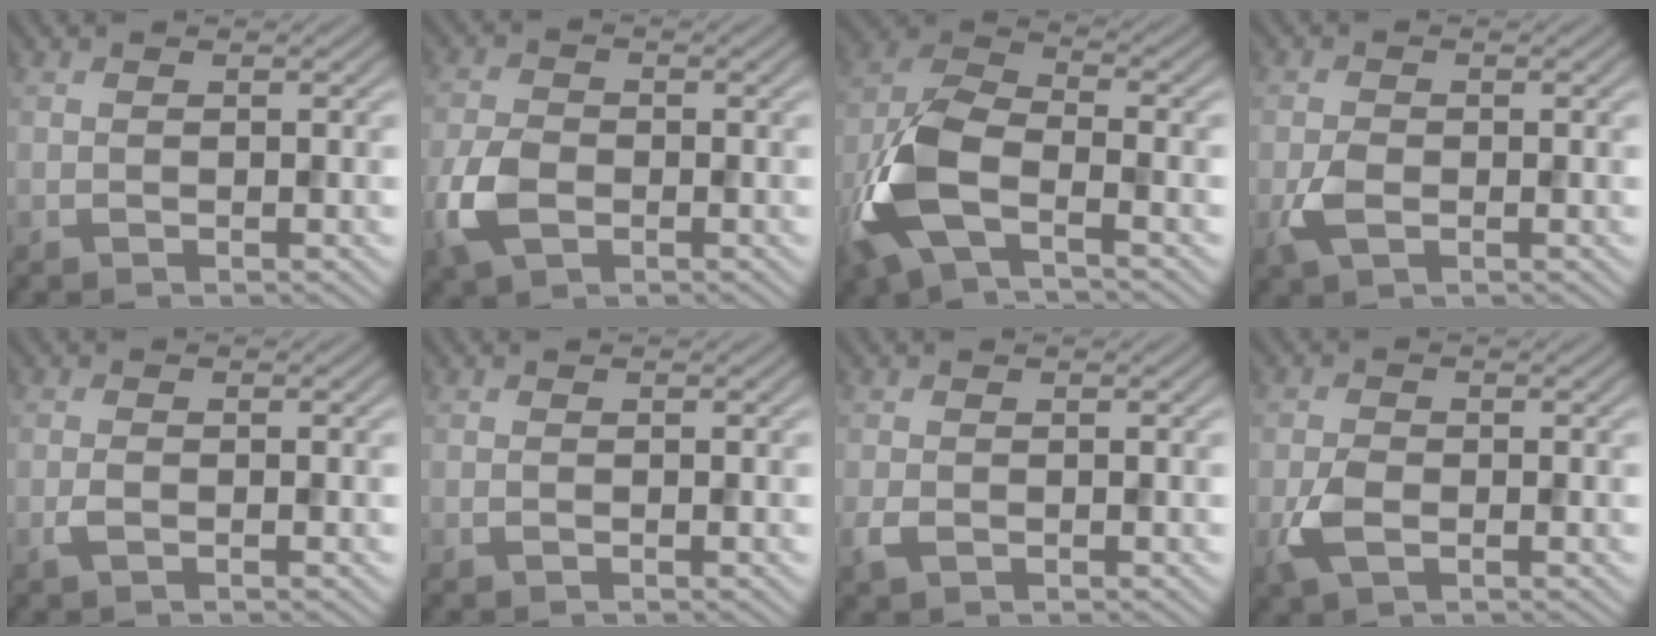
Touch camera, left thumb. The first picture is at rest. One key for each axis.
{"total": 5.2, "fx": -1.8, "fy": 3.3, "fz": 3.6, "tx": -0.088, "ty": -0.005, "tz": -0.045}
{"total": 9.7, "fx": -4.1, "fy": 4.5, "fz": 7.5, "tx": -0.180, "ty": -0.004, "tz": -0.102}
{"total": 2.6, "fx": -0.7, "fy": 1.6, "fz": 1.9, "tx": -0.044, "ty": -0.003, "tz": -0.017}
{"total": 1.2, "fx": -0.4, "fy": 0.4, "fz": 1.0, "tx": -0.023, "ty": 0.002, "tz": -0.012}
{"total": 0.0}
{"total": 1.4, "fx": -0.4, "fy": 0.9, "fz": 1.0, "tx": -0.028, "ty": -0.004, "tz": -0.009}
{"total": 3.1, "fx": -1.0, "fy": 1.8, "fz": 2.3, "tx": -0.054, "ty": -0.004, "tz": -0.023}